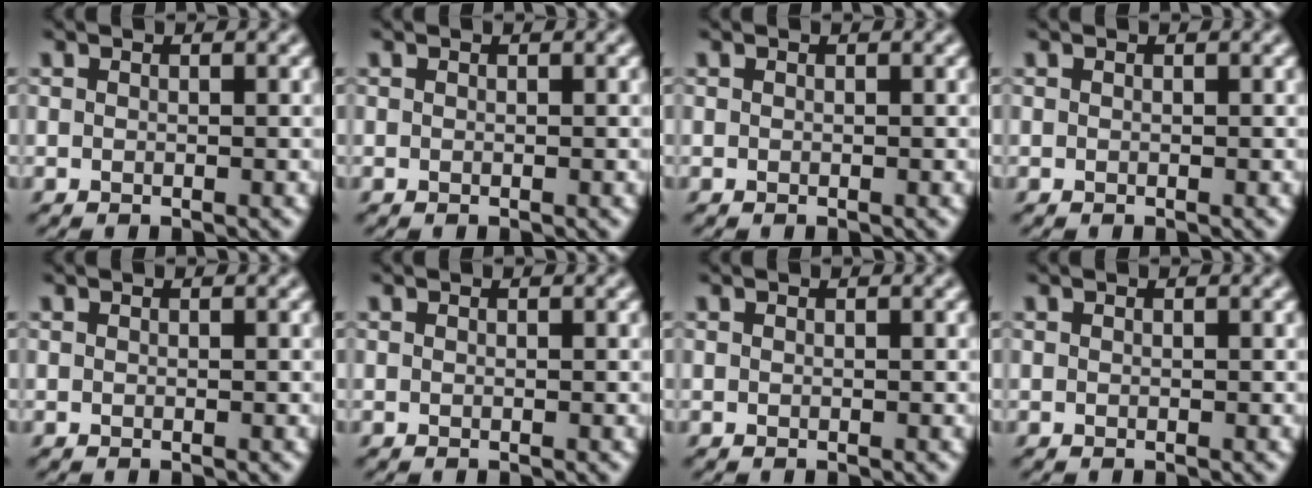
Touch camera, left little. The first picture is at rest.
{"total": 0.0}
{"total": 0.0}
{"total": 0.0}
{"total": 0.0}
{"total": 0.0}
{"total": 0.0}
{"total": 0.0}